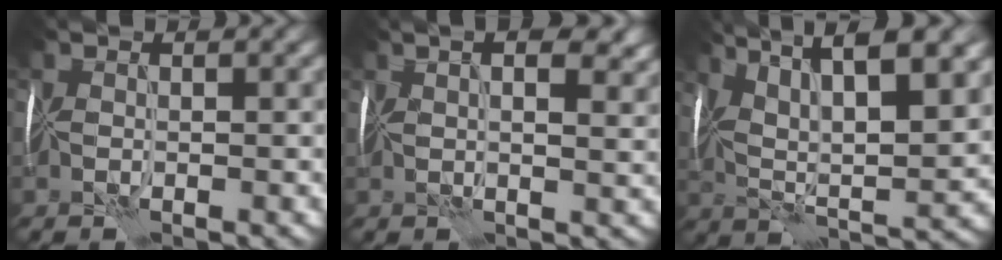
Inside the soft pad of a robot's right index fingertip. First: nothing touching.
{"total": 8.7, "force": [4.1, 4.3, 6.4], "torque": [-0.050, 0.034, 0.032]}
{"total": 11.8, "force": [5.9, 3.6, 9.5], "torque": [-0.163, 0.008, 0.093]}